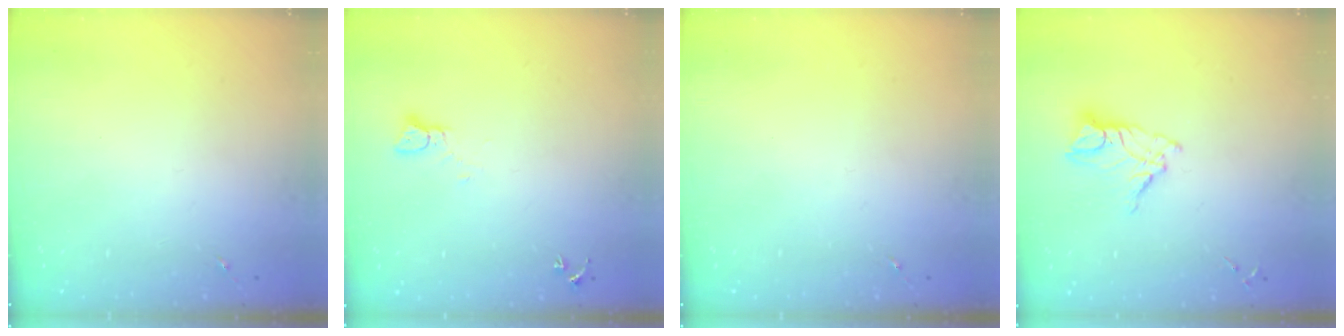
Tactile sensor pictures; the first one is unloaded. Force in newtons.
{"total": 2.2, "press": 2.2, "slide": 0.2}
{"total": 0.0}
{"total": 10.7, "press": 10.6, "slide": 0.9}